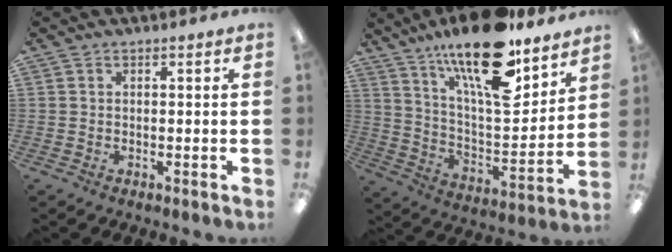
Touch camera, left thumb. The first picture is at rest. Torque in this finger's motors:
{"motor_torque": [1.38, 0.25, 1.83, -0.96, 0.53]}